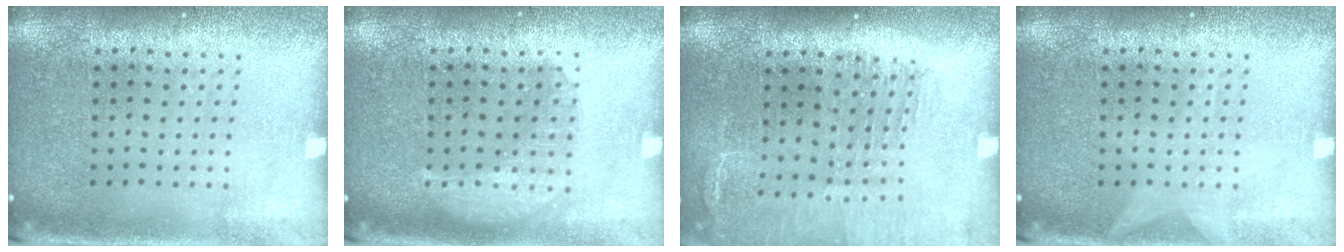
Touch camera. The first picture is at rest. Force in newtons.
{"total": 2.2, "press": 2.2, "slide": 0.3}
{"total": 1.4, "press": 1.4, "slide": 0.1}
{"total": 0.8, "press": 0.8, "slide": 0.1}